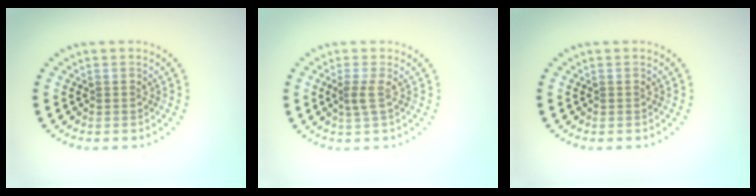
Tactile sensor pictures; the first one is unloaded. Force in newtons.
{"total": 1.3, "press": 1.0, "slide": 0.8}
{"total": 0.0}